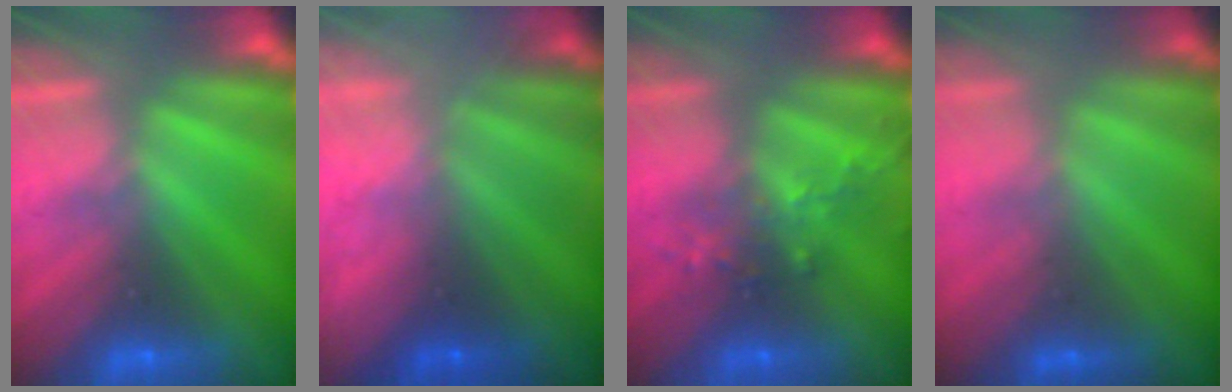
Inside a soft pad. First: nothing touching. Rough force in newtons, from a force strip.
{"total": 5.6}
{"total": 2.6}
{"total": 1.2}